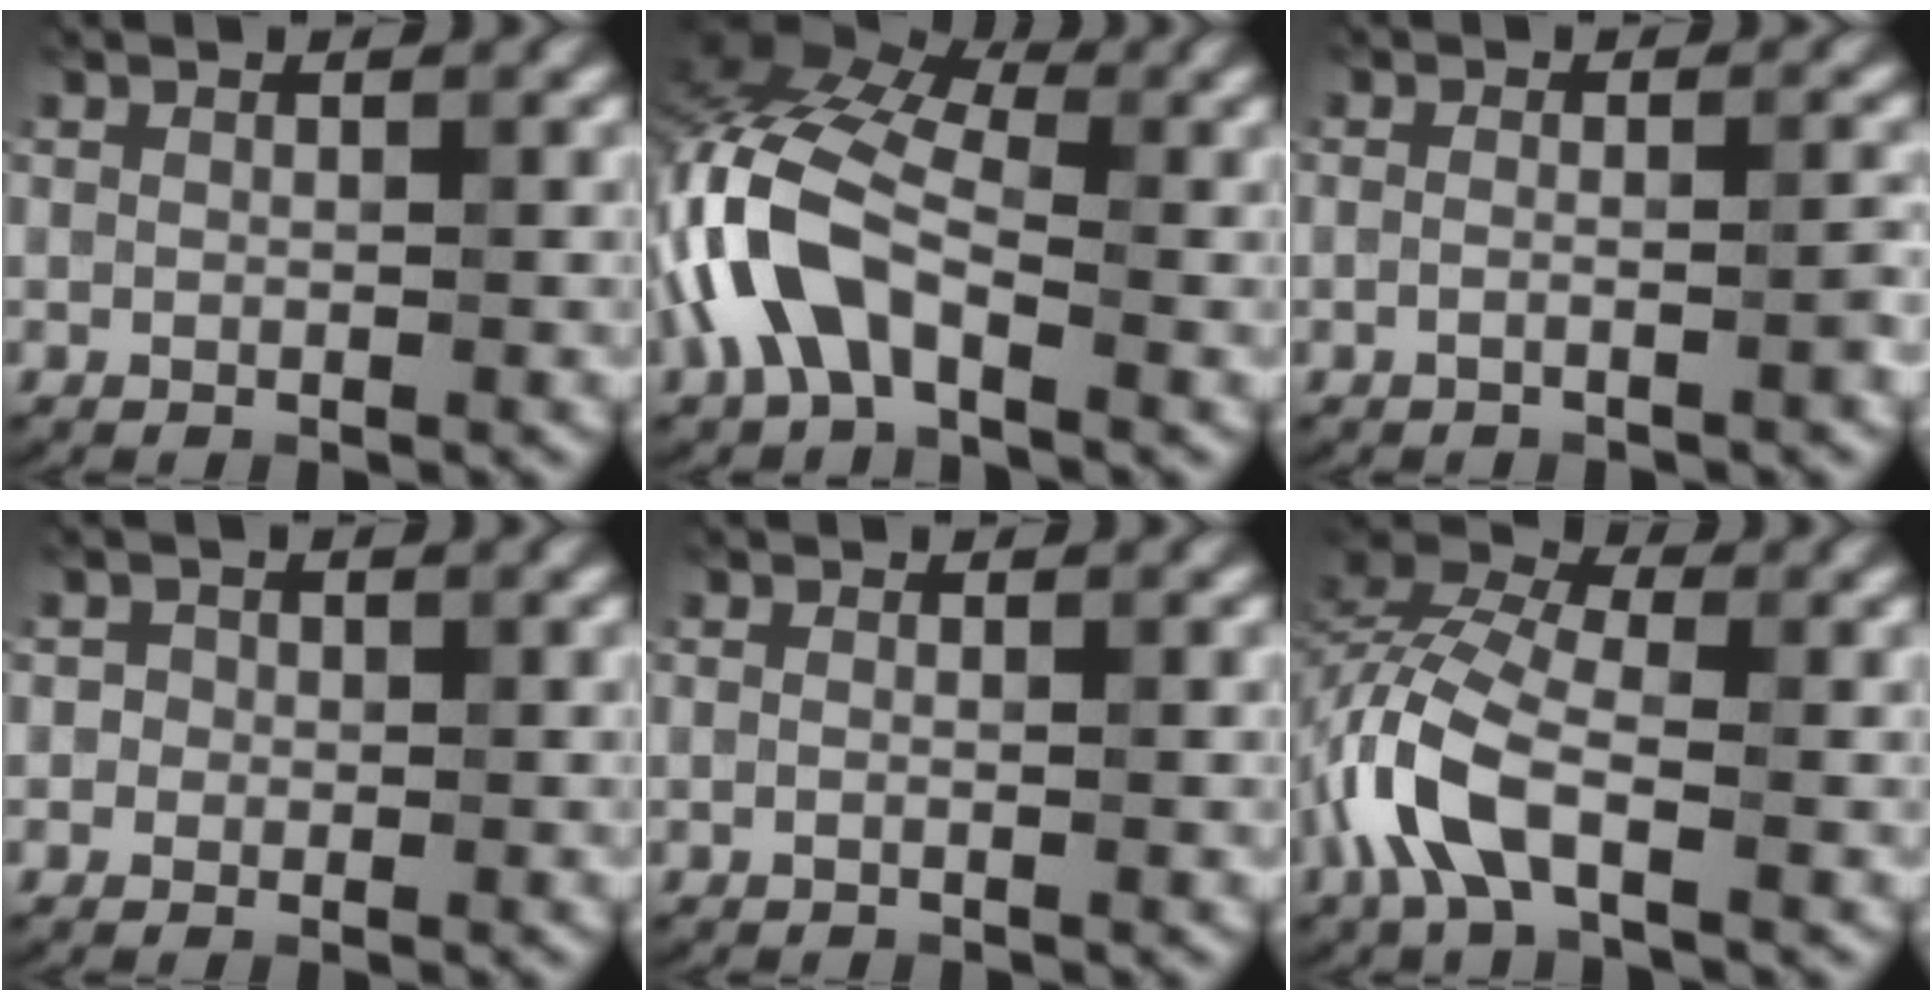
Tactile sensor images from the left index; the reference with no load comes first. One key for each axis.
{"total": 8.8, "fx": -2.5, "fy": 4.8, "fz": 7.0, "tx": -0.165, "ty": 0.019, "tz": -0.068}
{"total": 1.8, "fx": -0.9, "fy": 0.4, "fz": 1.5, "tx": -0.022, "ty": 0.002, "tz": -0.023}
{"total": 1.1, "fx": 0.0, "fy": 1.0, "fz": 0.2, "tx": 0.003, "ty": -0.003, "tz": -0.002}
{"total": 0.6, "fx": -0.1, "fy": 0.2, "fz": 0.6, "tx": -0.013, "ty": -0.009, "tz": -0.005}
{"total": 7.0, "fx": -2.8, "fy": 3.5, "fz": 5.3, "tx": -0.126, "ty": 0.005, "tz": -0.068}